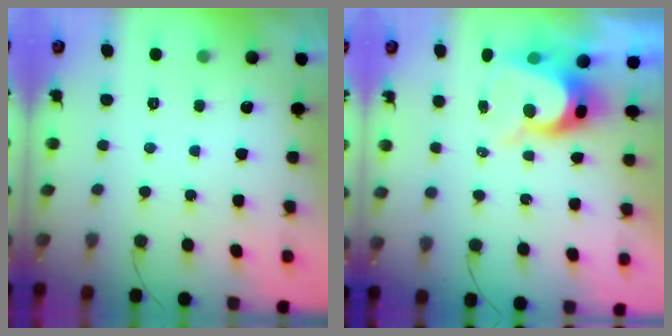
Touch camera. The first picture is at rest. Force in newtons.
{"total": 8.0, "press": 8.0, "slide": 0.6}